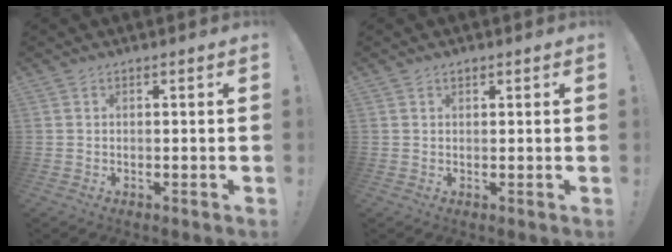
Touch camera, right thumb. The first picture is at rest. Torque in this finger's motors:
{"motor_torque": [-0.15, 0.15, 0.00, 0.00, 0.00]}